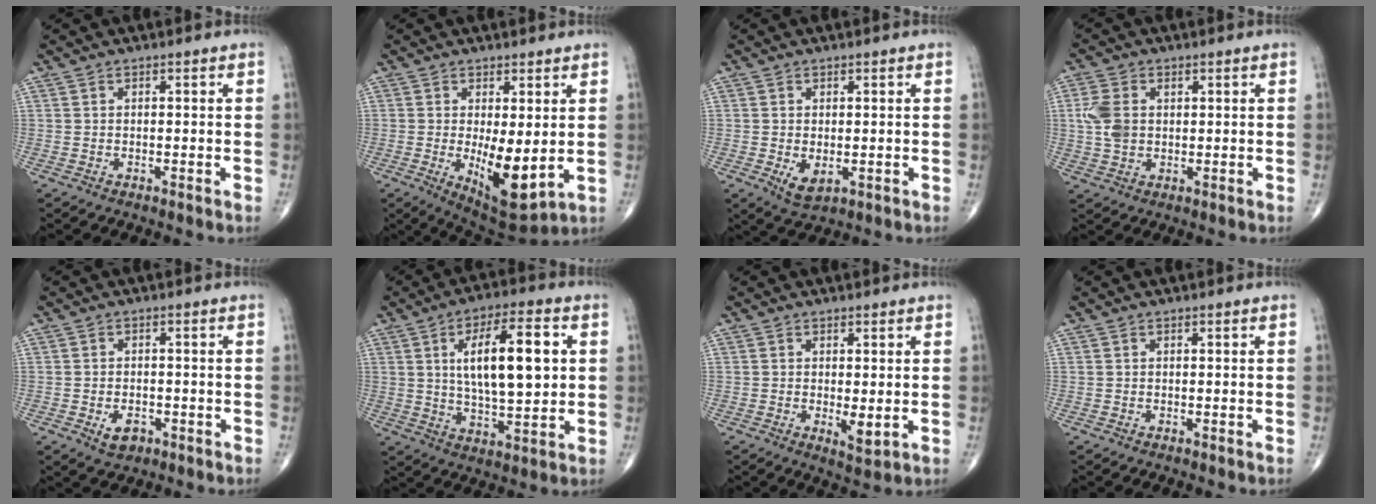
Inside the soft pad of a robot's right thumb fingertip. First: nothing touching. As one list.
[{"total": 10.1, "force": [-0.8, 3.7, 9.3], "torque": [-0.142, -0.029, 0.002]}, {"total": 3.9, "force": [-0.6, 2.2, 3.1], "torque": [-0.049, -0.010, 0.000]}, {"total": 6.0, "force": [0.9, 4.2, 4.2], "torque": [-0.089, 0.001, 0.019]}, {"total": 3.8, "force": [-1.6, 2.4, 2.4], "torque": [-0.034, 0.003, -0.021]}, {"total": 16.0, "force": [3.2, 6.0, 14.4], "torque": [-0.217, -0.004, 0.052]}, {"total": 3.3, "force": [-0.2, 1.1, 3.2], "torque": [-0.050, -0.014, 0.002]}, {"total": 0.0}]